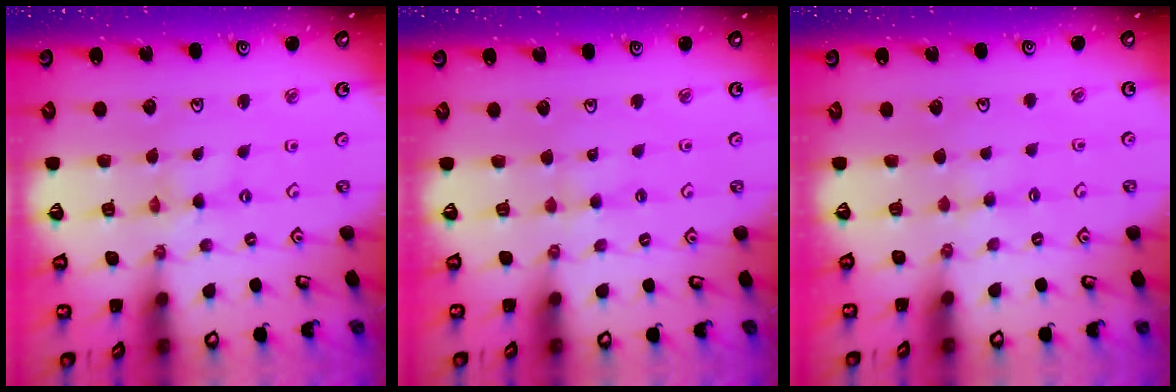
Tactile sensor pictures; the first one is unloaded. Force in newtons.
{"total": 2.3, "press": 2.2, "slide": 0.5}
{"total": 2.3, "press": 2.3, "slide": 0.4}